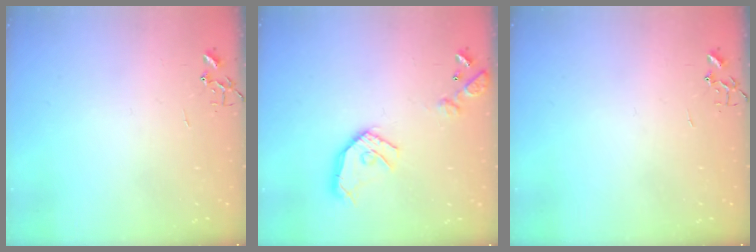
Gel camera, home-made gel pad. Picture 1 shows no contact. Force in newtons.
{"total": 14.7, "press": 14.6, "slide": 1.6}
{"total": 0.0}